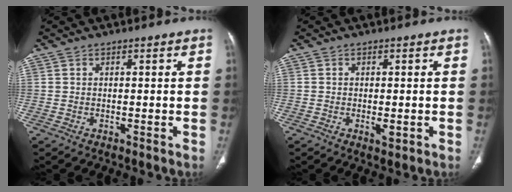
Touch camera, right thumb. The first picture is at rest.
{"total": 1.8, "force": [-0.5, 0.8, 1.6], "torque": [-0.023, -0.002, -0.007]}